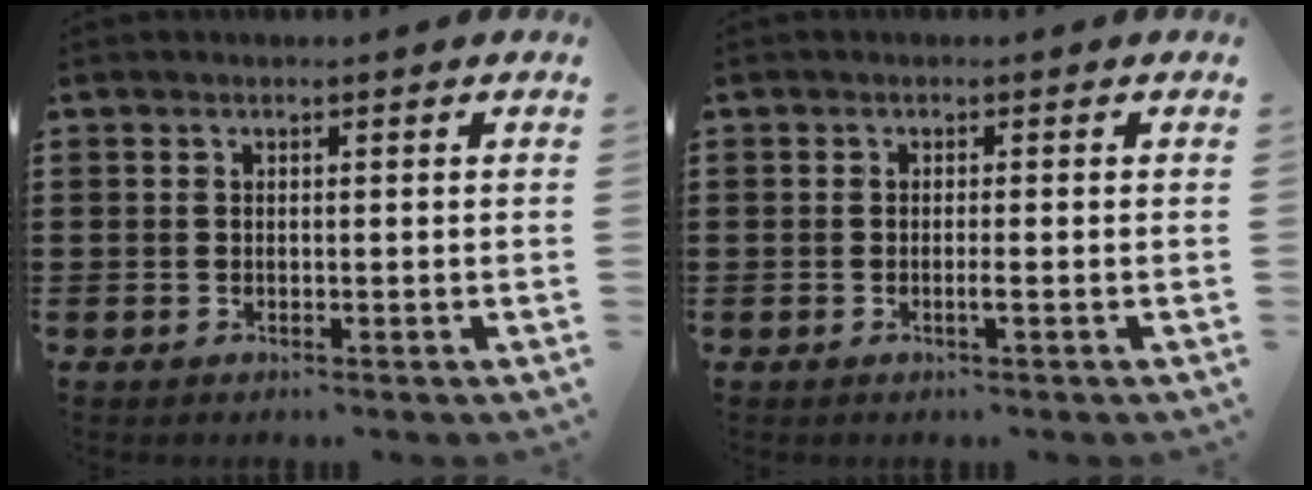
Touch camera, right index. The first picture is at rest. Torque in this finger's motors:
{"motor_torque": [0.12, 0.58, 0.05, 0.00]}